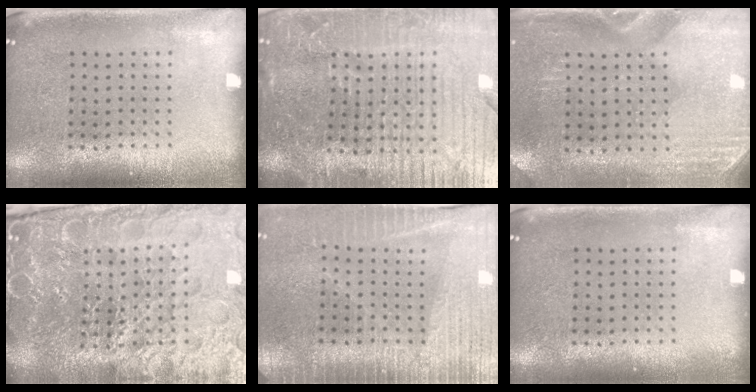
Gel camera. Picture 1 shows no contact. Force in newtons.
{"total": 6.2, "press": 5.5, "slide": 2.8}
{"total": 2.8, "press": 2.5, "slide": 1.3}
{"total": 6.2, "press": 5.6, "slide": 2.6}
{"total": 3.5, "press": 3.3, "slide": 1.3}
{"total": 0.0}